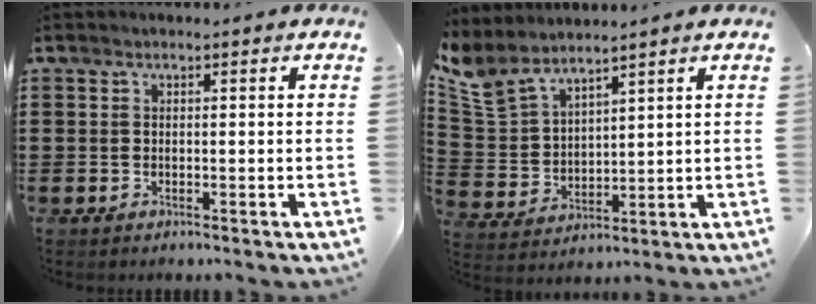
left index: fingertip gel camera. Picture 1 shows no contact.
{"total": 7.0, "force": [6.0, 2.3, 2.7], "torque": [-0.081, -0.021, 0.111]}